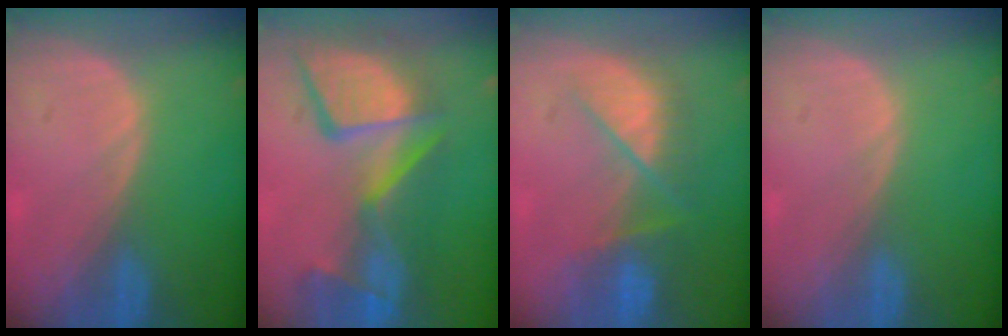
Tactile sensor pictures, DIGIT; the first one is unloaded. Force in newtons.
{"total": 13.2, "press": 11.2, "slide": 6.9}
{"total": 7.6, "press": 7.1, "slide": 2.6}
{"total": 0.0}